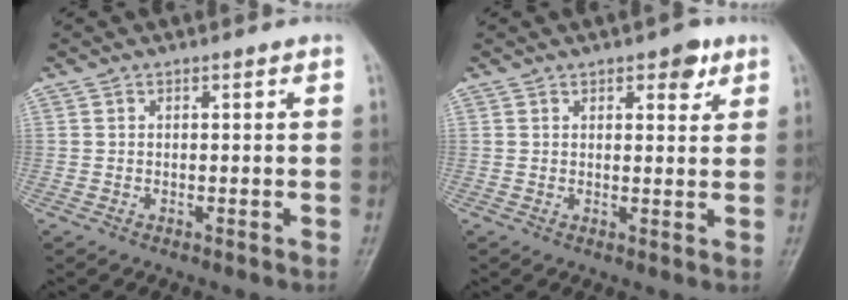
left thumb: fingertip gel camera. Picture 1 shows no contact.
{"total": 4.6, "force": [2.5, 2.3, 3.1], "torque": [-0.019, -0.009, 0.030]}